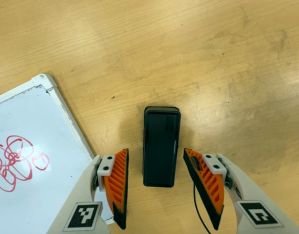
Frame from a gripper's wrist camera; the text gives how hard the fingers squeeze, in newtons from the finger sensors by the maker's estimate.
{"total": 0.0}